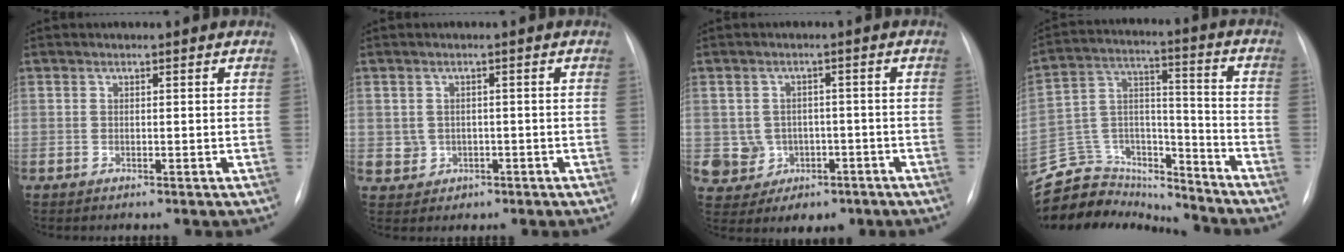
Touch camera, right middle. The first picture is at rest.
{"total": 3.1, "force": [-0.4, 3.0, 0.5], "torque": [-0.006, 0.006, 0.006]}
{"total": 6.1, "force": [-1.4, 5.8, 1.2], "torque": [-0.022, 0.014, -0.008]}
{"total": 18.3, "force": [-17.3, 5.6, 2.0], "torque": [-0.043, 0.071, -0.276]}